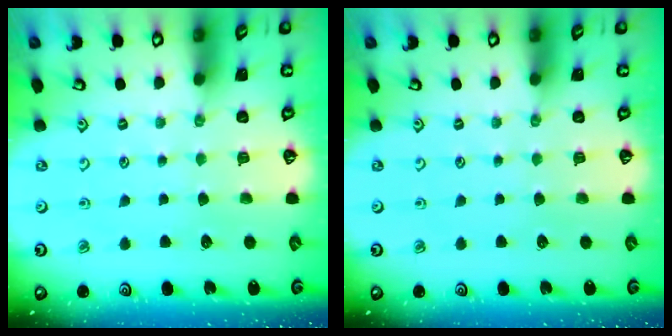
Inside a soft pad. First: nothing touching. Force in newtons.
{"total": 0.0}